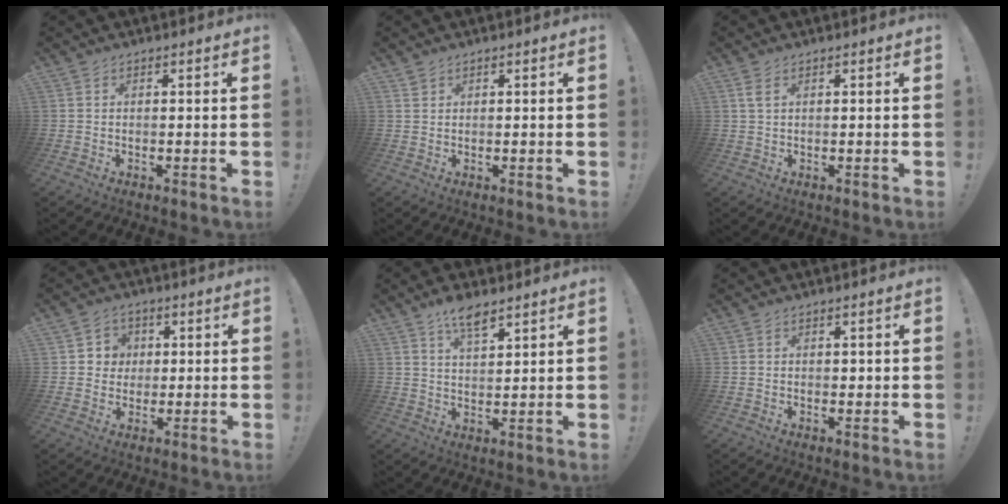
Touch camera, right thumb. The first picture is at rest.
{"total": 1.1, "force": [0.9, 0.7, 0.2], "torque": [0.002, -0.004, 0.016]}
{"total": 2.3, "force": [1.1, 1.0, 1.8], "torque": [-0.033, 0.000, 0.018]}
{"total": 5.6, "force": [0.7, 5.5, 0.8], "torque": [-0.010, -0.005, 0.014]}
{"total": 6.9, "force": [5.1, 2.2, 4.2], "torque": [-0.077, -0.025, 0.089]}
{"total": 0.7, "force": [0.1, 0.6, 0.2], "torque": [0.004, 0.000, 0.001]}